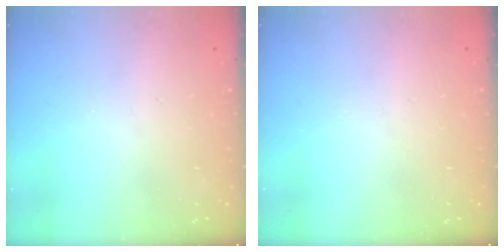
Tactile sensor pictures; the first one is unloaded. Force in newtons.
{"total": 0.0}